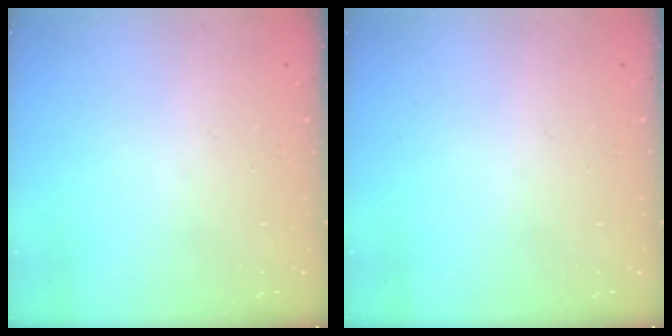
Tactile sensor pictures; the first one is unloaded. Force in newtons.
{"total": 0.0}